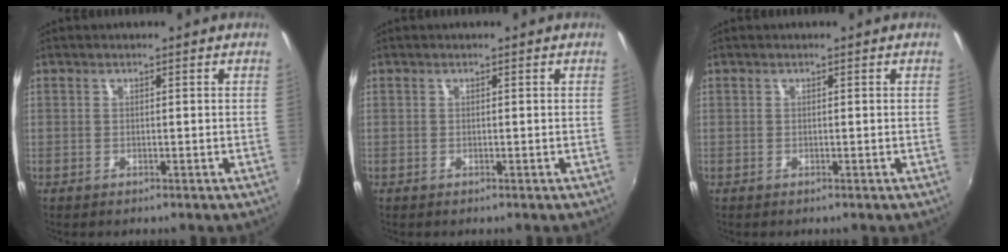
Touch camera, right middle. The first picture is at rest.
{"total": 0.0}
{"total": 0.0}